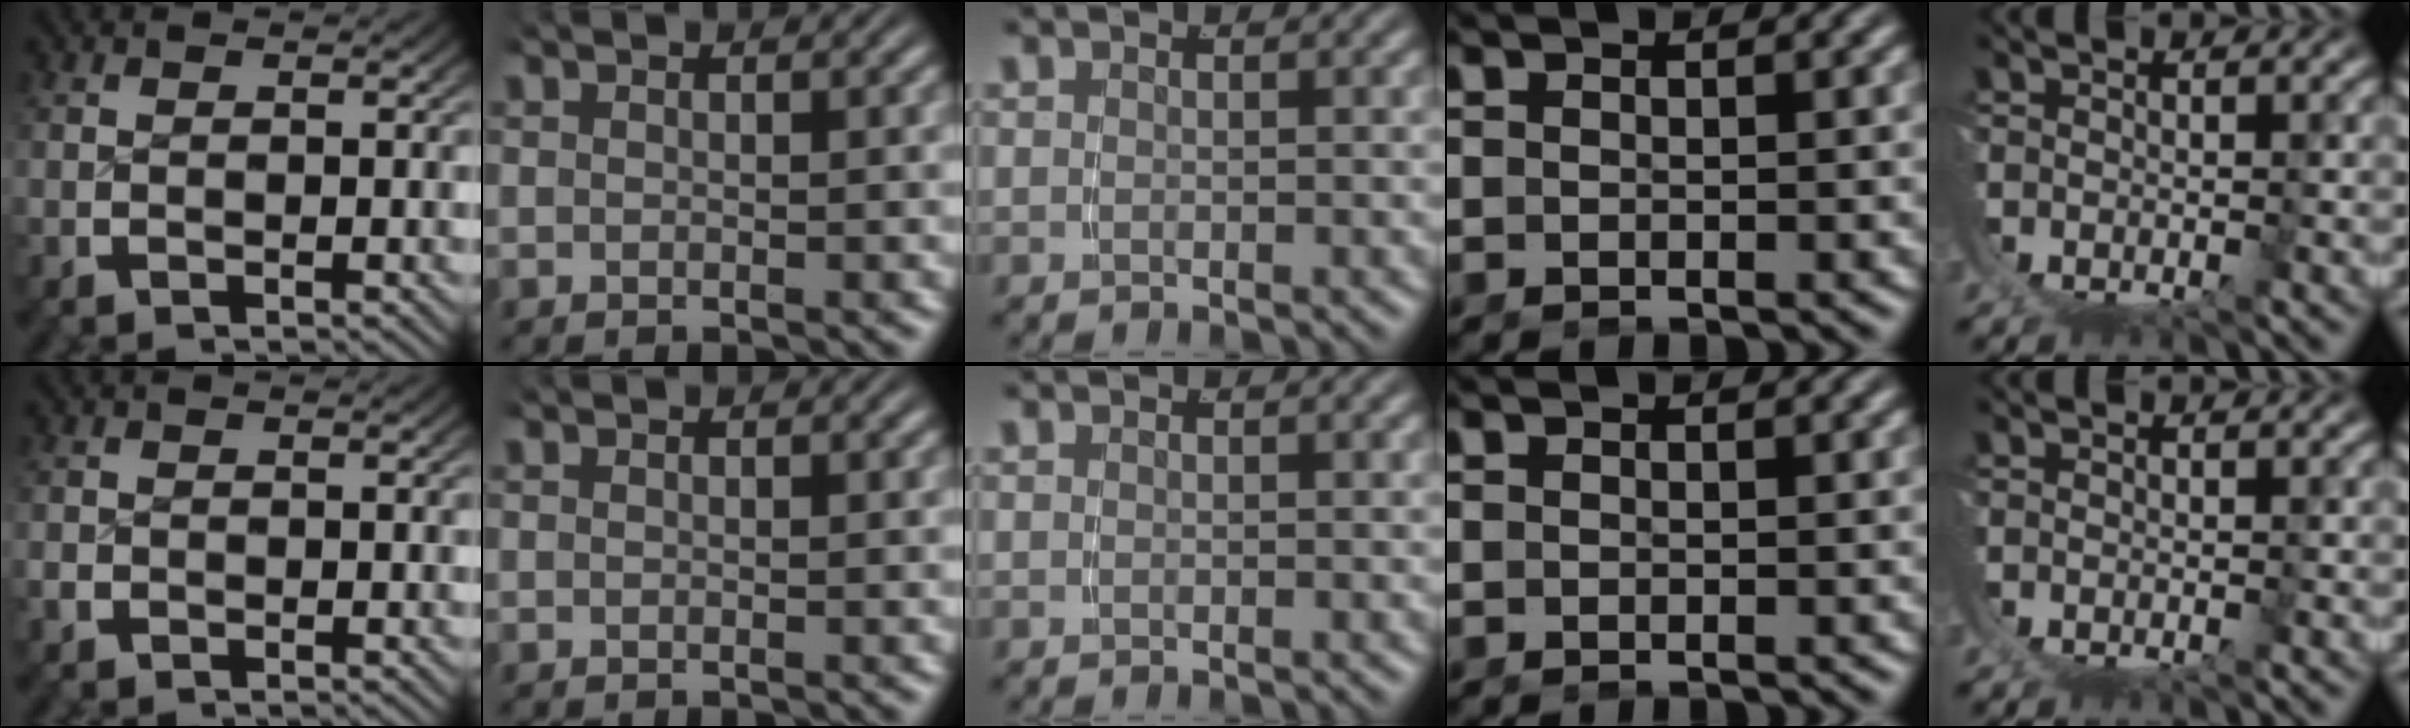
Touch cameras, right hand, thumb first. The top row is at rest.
{"thumb": {"total": 1.1, "force": [-0.6, 0.9, 0.2], "torque": [-0.008, -0.003, -0.012]}}